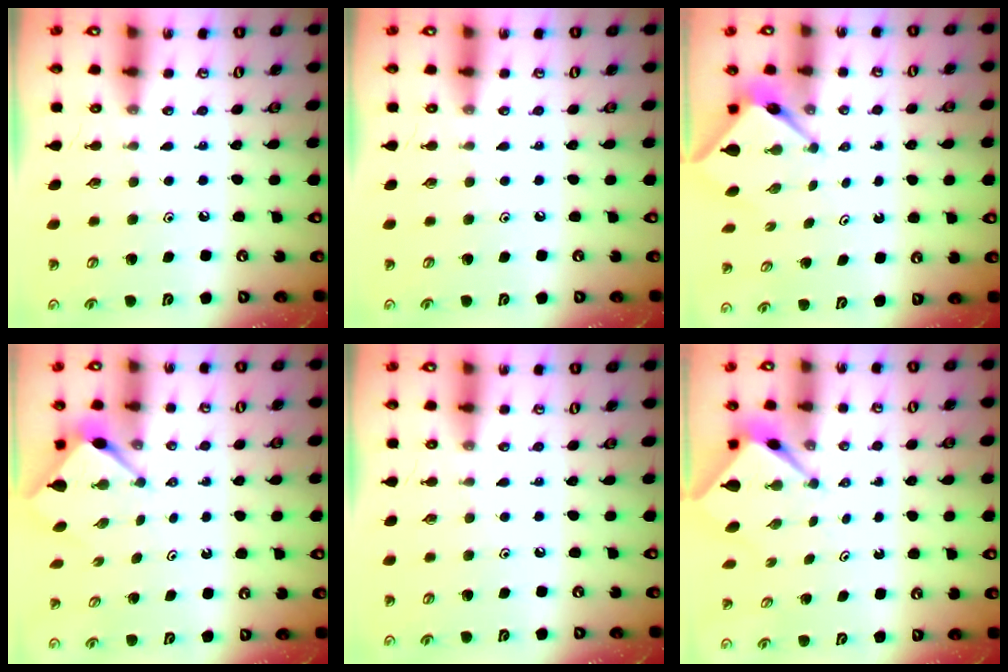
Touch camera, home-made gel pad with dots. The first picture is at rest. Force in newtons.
{"total": 0.0}
{"total": 4.0, "press": 4.0, "slide": 0.2}
{"total": 2.9, "press": 2.9, "slide": 0.3}
{"total": 0.0}
{"total": 2.5, "press": 2.5, "slide": 0.2}